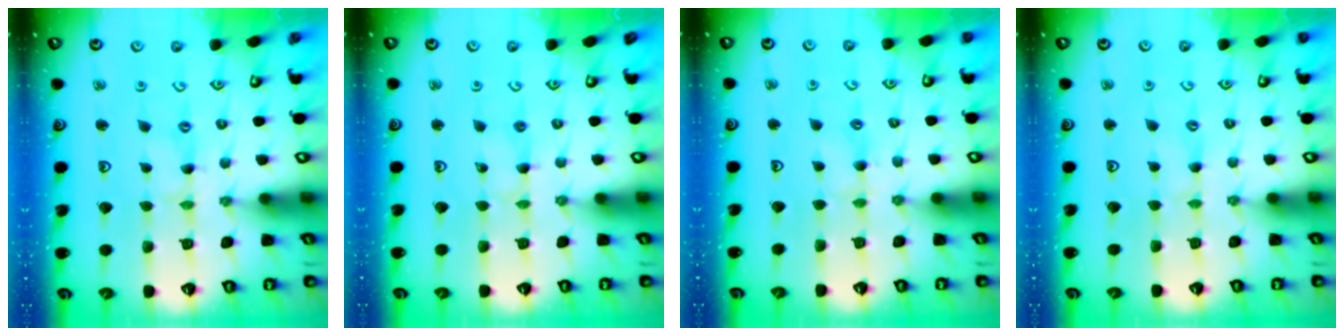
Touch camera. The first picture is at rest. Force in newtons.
{"total": 2.5, "press": 2.5, "slide": 0.3}
{"total": 2.8, "press": 2.8, "slide": 0.5}
{"total": 1.9, "press": 1.9, "slide": 0.3}